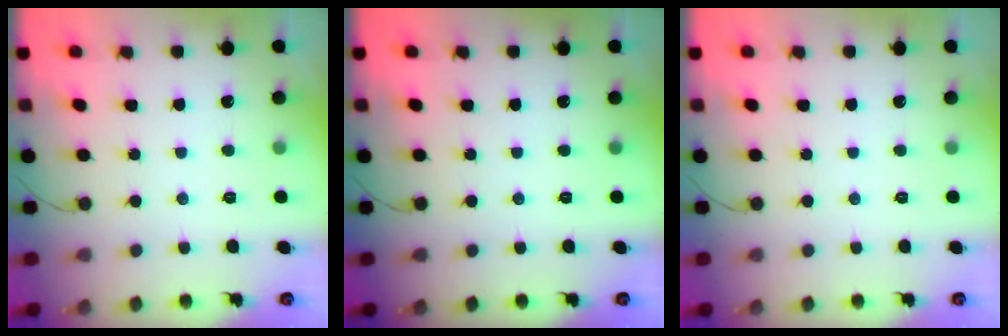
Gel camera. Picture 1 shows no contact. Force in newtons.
{"total": 0.0}
{"total": 0.0}